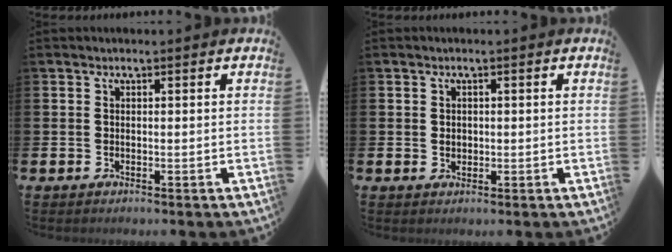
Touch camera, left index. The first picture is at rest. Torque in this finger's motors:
{"motor_torque": [0.09, 0.02, -0.02, 0.04]}